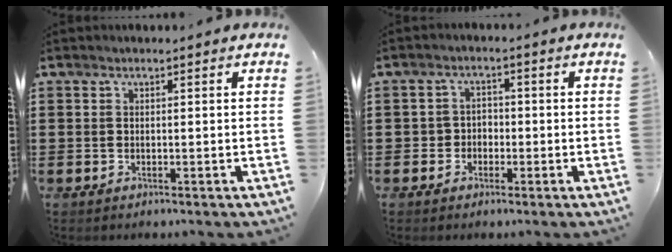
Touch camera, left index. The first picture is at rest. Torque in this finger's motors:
{"motor_torque": [-0.57, 0.78, 0.02, -0.01]}